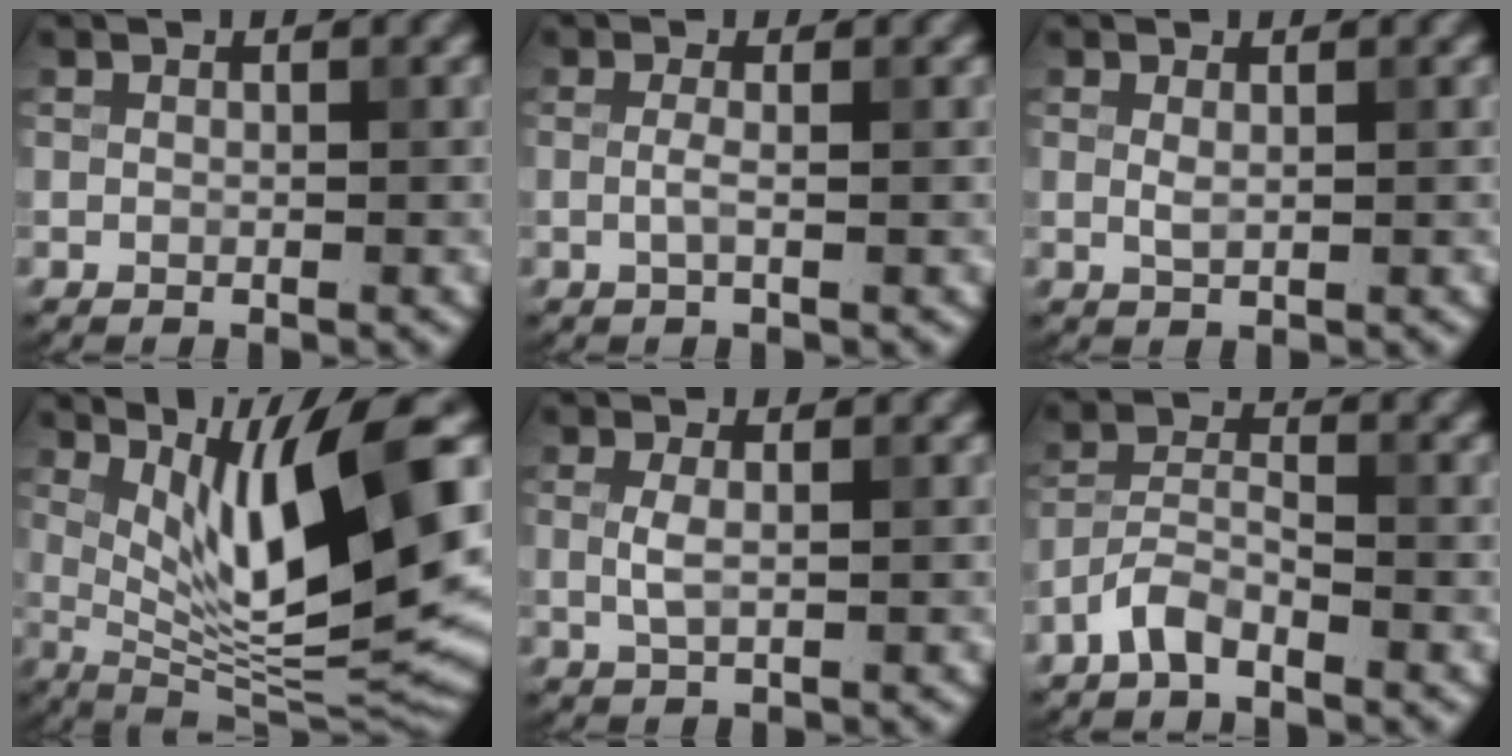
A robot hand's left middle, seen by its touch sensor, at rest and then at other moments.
{"total": 1.3, "force": [-0.1, 0.3, 1.3], "torque": [-0.026, -0.002, -0.004]}
{"total": 0.9, "force": [0.3, 0.3, 0.8], "torque": [-0.016, -0.001, 0.005]}
{"total": 13.3, "force": [3.5, 3.2, 12.4], "torque": [-0.192, -0.005, 0.071]}
{"total": 1.5, "force": [0.2, 0.5, 1.4], "torque": [-0.033, 0.001, 0.004]}
{"total": 2.9, "force": [-2.2, 0.9, 1.7], "torque": [-0.035, 0.010, -0.051]}